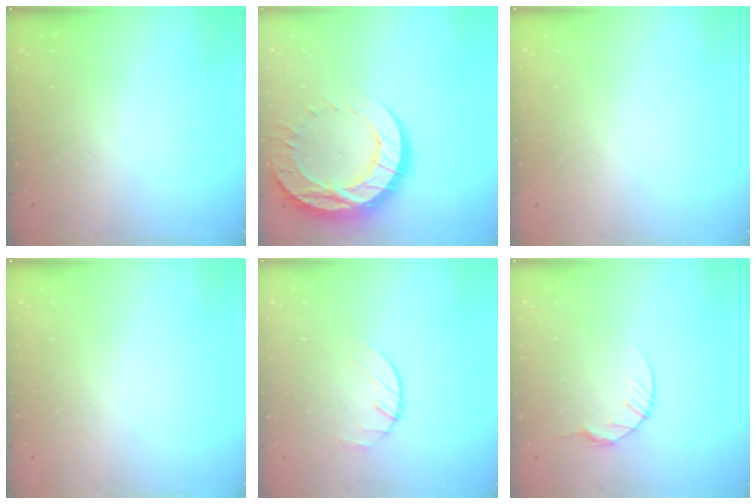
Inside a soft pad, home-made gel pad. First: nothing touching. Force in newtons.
{"total": 19.4, "press": 19.4, "slide": 1.8}
{"total": 0.0}
{"total": 0.0}
{"total": 1.9, "press": 1.9, "slide": 0.3}
{"total": 5.1, "press": 5.0, "slide": 0.6}